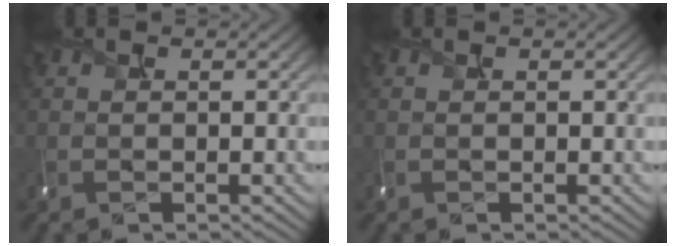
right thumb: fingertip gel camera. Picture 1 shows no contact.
{"total": 0.0}